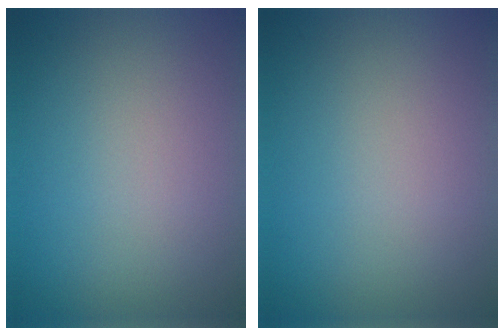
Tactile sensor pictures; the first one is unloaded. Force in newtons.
{"total": 0.0}